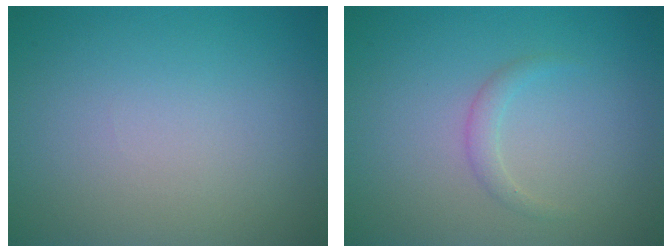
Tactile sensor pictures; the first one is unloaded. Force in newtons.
{"total": 1.2, "press": 1.1, "slide": 0.1}